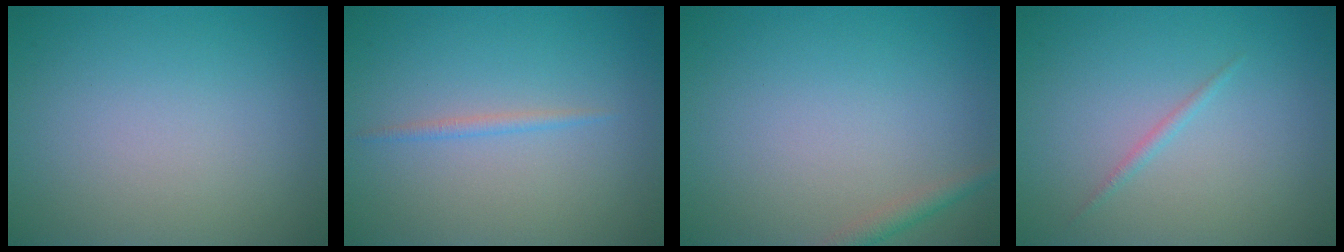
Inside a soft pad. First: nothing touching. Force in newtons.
{"total": 0.9, "press": 0.9, "slide": 0.1}
{"total": 1.4, "press": 1.4, "slide": 0.1}
{"total": 0.7, "press": 0.7, "slide": 0.1}